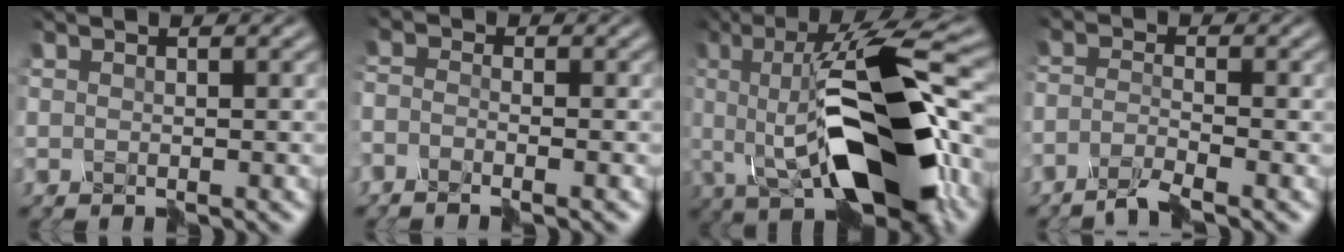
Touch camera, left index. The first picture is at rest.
{"total": 3.0, "force": [-3.0, 0.1, -0.1], "torque": [-0.001, -0.004, -0.049]}
{"total": 12.2, "force": [-1.4, 3.7, 11.5], "torque": [-0.170, 0.010, -0.035]}
{"total": 3.1, "force": [-3.0, -0.7, 0.0], "torque": [-0.019, -0.001, -0.064]}